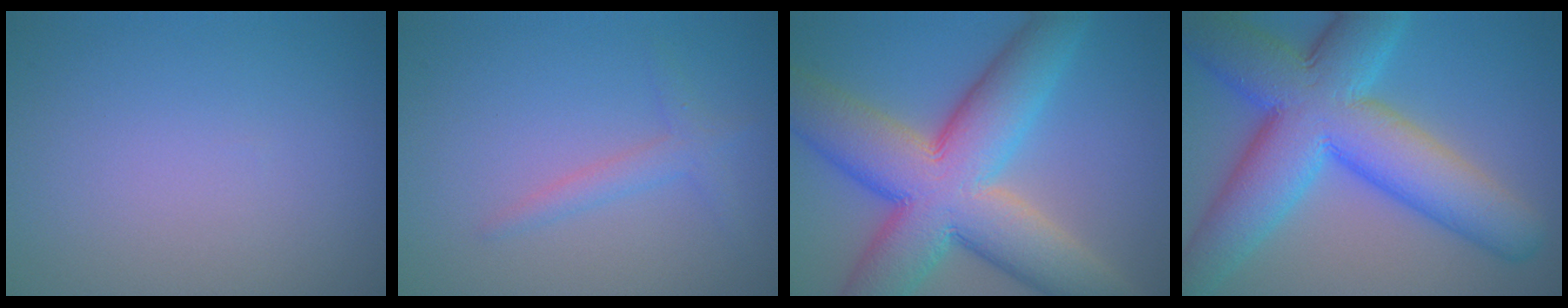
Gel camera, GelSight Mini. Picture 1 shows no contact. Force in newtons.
{"total": 1.7, "press": 1.7, "slide": 0.1}
{"total": 13.5, "press": 13.5, "slide": 0.5}
{"total": 12.7, "press": 12.7, "slide": 0.4}